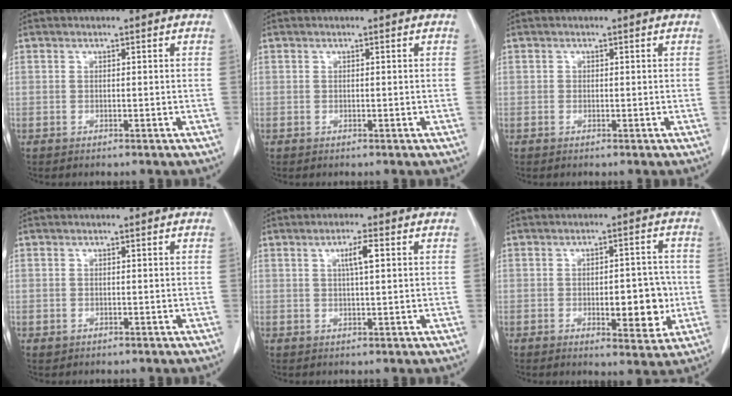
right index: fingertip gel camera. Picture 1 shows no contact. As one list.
[{"total": 0.0}, {"total": 0.0}, {"total": 0.6, "force": [-0.2, 0.6, 0.1], "torque": [-0.005, 0.003, 0.000]}, {"total": 3.2, "force": [1.0, 0.0, 3.1], "torque": [-0.054, 0.002, 0.018]}, {"total": 7.8, "force": [-1.4, 3.0, 7.1], "torque": [-0.091, 0.002, -0.011]}]